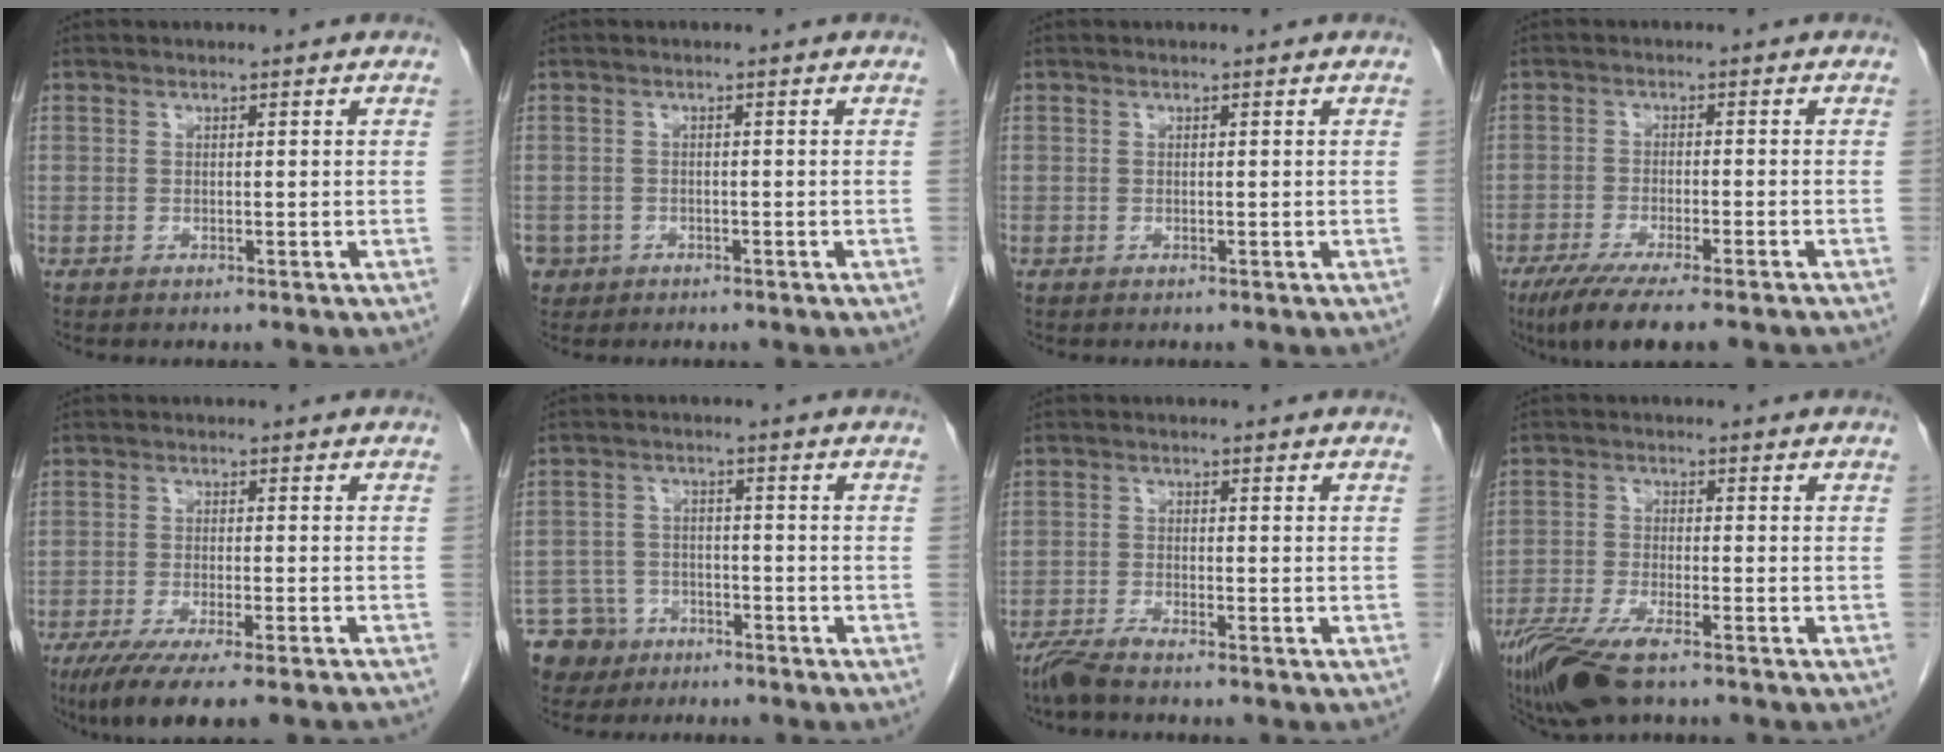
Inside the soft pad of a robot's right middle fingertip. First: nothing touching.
{"total": 2.9, "force": [-1.6, 2.4, 0.1], "torque": [0.000, 0.005, -0.027]}
{"total": 0.0}
{"total": 11.3, "force": [-8.8, 1.2, 7.0], "torque": [-0.099, -0.022, -0.133]}
{"total": 12.9, "force": [-10.4, 0.9, 7.5], "torque": [-0.104, -0.029, -0.159]}
{"total": 6.7, "force": [-4.8, 4.8, 0.3], "torque": [-0.007, 0.003, -0.084]}
{"total": 3.1, "force": [-2.8, -0.2, 1.5], "torque": [-0.034, -0.010, -0.060]}
{"total": 10.1, "force": [-7.2, 2.0, 6.8], "torque": [-0.130, -0.022, -0.130]}